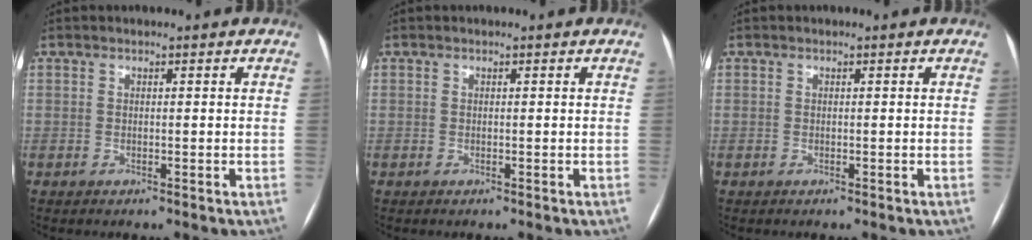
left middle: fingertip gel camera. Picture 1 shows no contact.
{"total": 0.0}
{"total": 0.0}